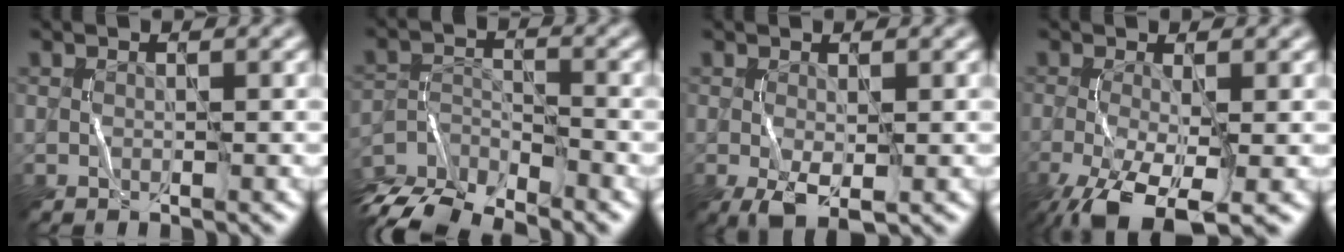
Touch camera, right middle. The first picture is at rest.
{"total": 7.3, "force": [-6.7, 1.9, 2.2], "torque": [-0.037, -0.012, -0.123]}
{"total": 3.1, "force": [-0.8, 1.3, 2.7], "torque": [-0.054, -0.011, -0.011]}
{"total": 7.9, "force": [-4.1, 2.6, 6.2], "torque": [-0.139, -0.024, -0.075]}